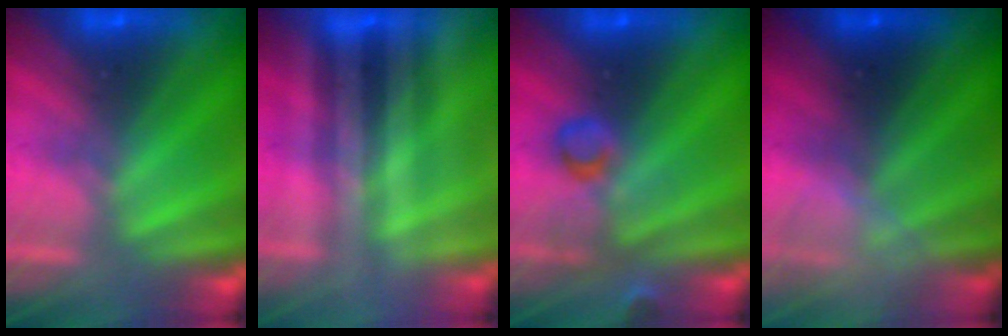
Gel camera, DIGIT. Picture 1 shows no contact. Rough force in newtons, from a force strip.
{"total": 1.8}
{"total": 2.8}
{"total": 2.5}